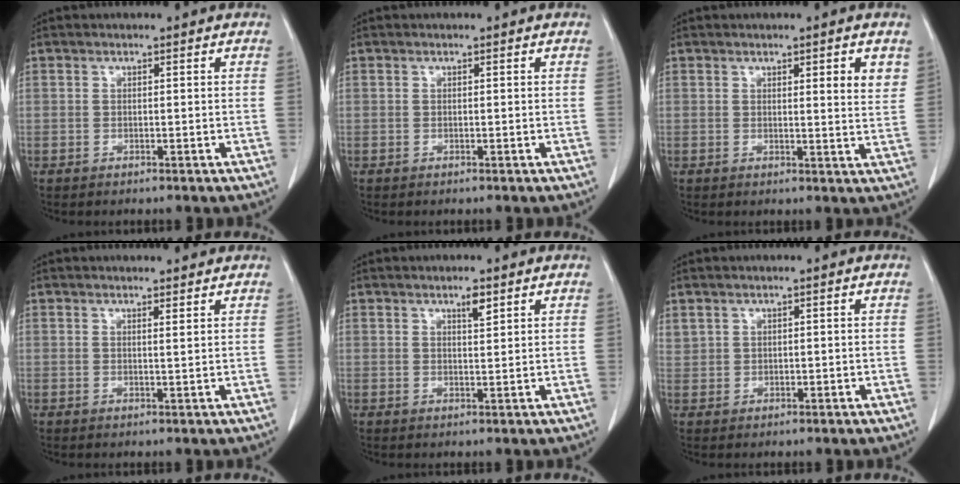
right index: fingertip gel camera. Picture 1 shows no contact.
{"total": 0.0}
{"total": 4.3, "force": [2.1, 0.6, 3.7], "torque": [-0.045, -0.010, 0.024]}
{"total": 2.4, "force": [2.3, 0.0, 0.6], "torque": [-0.016, -0.005, 0.023]}
{"total": 2.1, "force": [1.4, 0.4, 1.5], "torque": [-0.028, -0.001, 0.024]}
{"total": 1.6, "force": [1.1, 1.1, 0.4], "torque": [-0.008, 0.013, 0.031]}